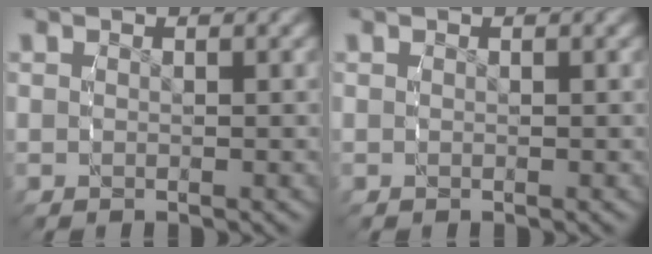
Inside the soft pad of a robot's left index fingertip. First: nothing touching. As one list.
[{"total": 0.0}]